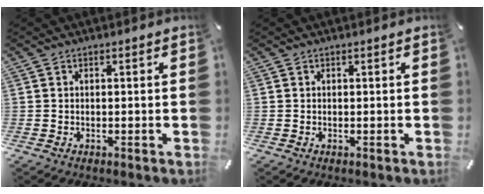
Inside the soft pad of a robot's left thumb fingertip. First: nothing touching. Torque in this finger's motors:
{"motor_torque": [-0.01, 0.01, -0.01, 0.03, 0.00]}